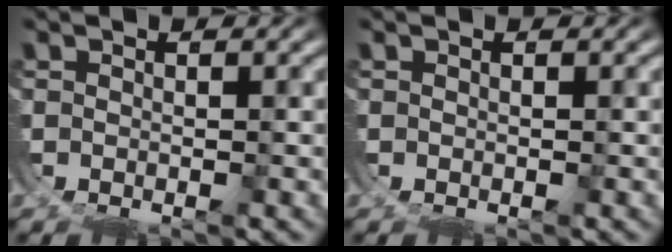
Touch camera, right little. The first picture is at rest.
{"total": 2.4, "force": [0.0, -2.2, -1.0], "torque": [0.027, -0.004, 0.007]}